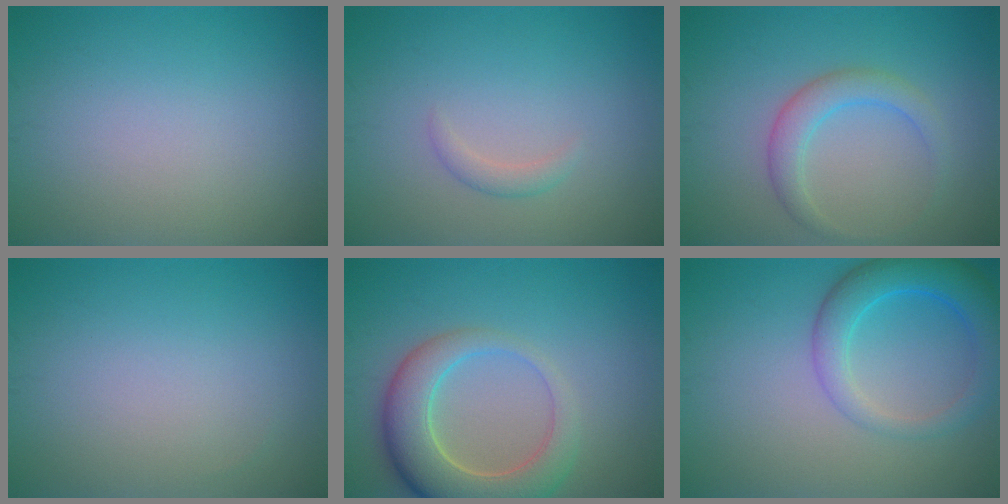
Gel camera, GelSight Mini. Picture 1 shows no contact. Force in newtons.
{"total": 1.1, "press": 1.1, "slide": 0.1}
{"total": 2.8, "press": 2.8, "slide": 0.2}
{"total": 0.0}
{"total": 6.8, "press": 6.8, "slide": 0.8}
{"total": 4.9, "press": 4.9, "slide": 0.4}